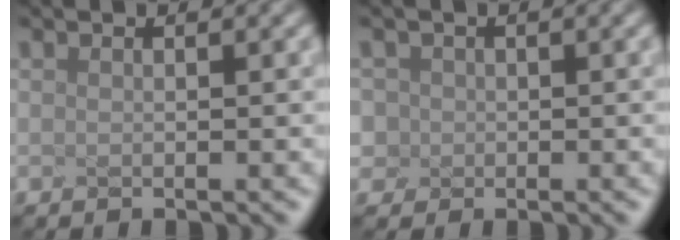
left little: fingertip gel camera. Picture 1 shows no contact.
{"total": 1.8, "force": [-1.0, -0.5, -1.4], "torque": [-0.008, -0.006, 0.022]}